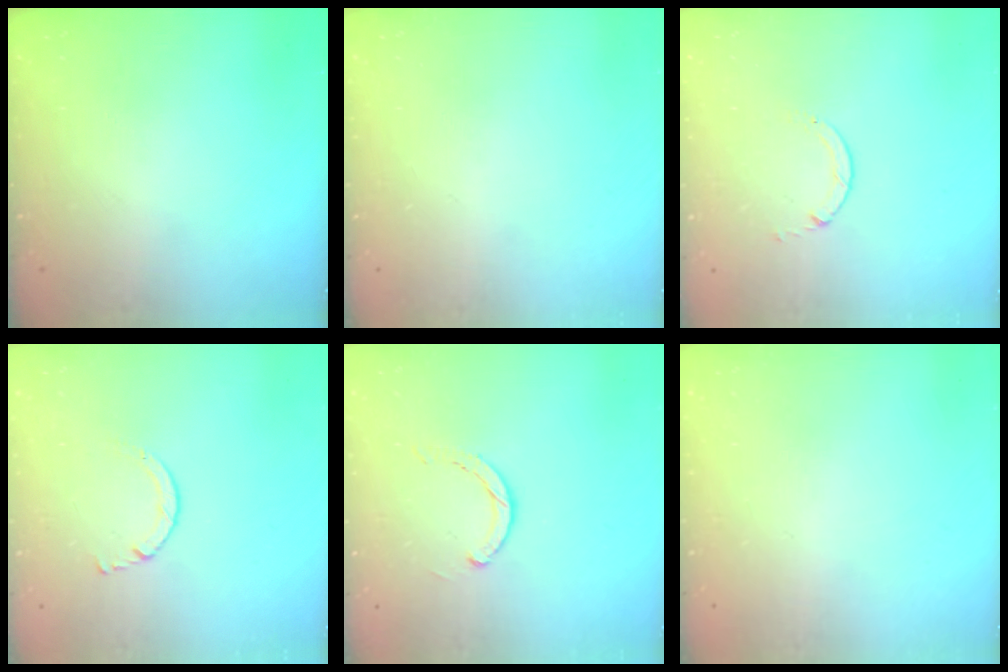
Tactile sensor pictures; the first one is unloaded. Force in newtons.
{"total": 0.0}
{"total": 0.7, "press": 0.7, "slide": 0.1}
{"total": 2.7, "press": 2.7, "slide": 0.3}
{"total": 2.8, "press": 2.8, "slide": 0.2}
{"total": 2.4, "press": 2.4, "slide": 0.2}